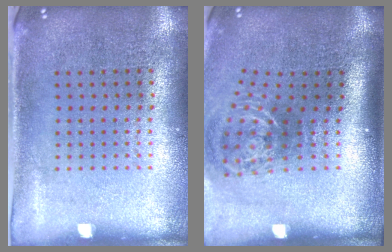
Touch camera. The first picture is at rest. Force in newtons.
{"total": 2.1, "press": 1.3, "slide": 1.7}